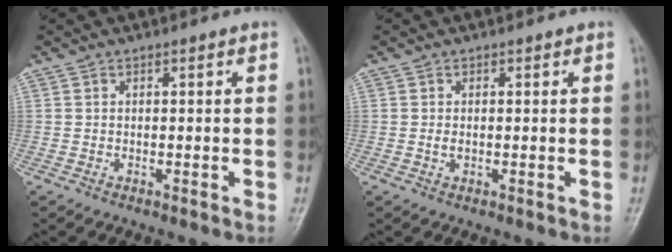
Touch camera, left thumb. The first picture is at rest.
{"total": 0.9, "force": [0.0, 0.6, 0.7], "torque": [-0.013, -0.001, -0.001]}